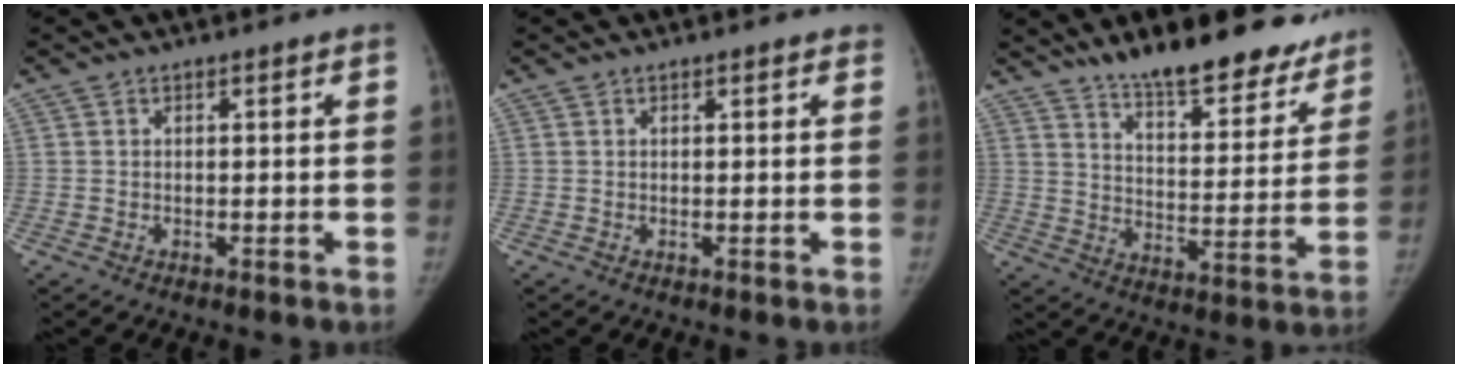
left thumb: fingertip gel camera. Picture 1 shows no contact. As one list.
[{"total": 0.6, "force": [0.4, 0.3, 0.2], "torque": [-0.002, 0.000, 0.002]}, {"total": 20.2, "force": [16.3, 6.7, 9.8], "torque": [-0.091, -0.090, 0.234]}]